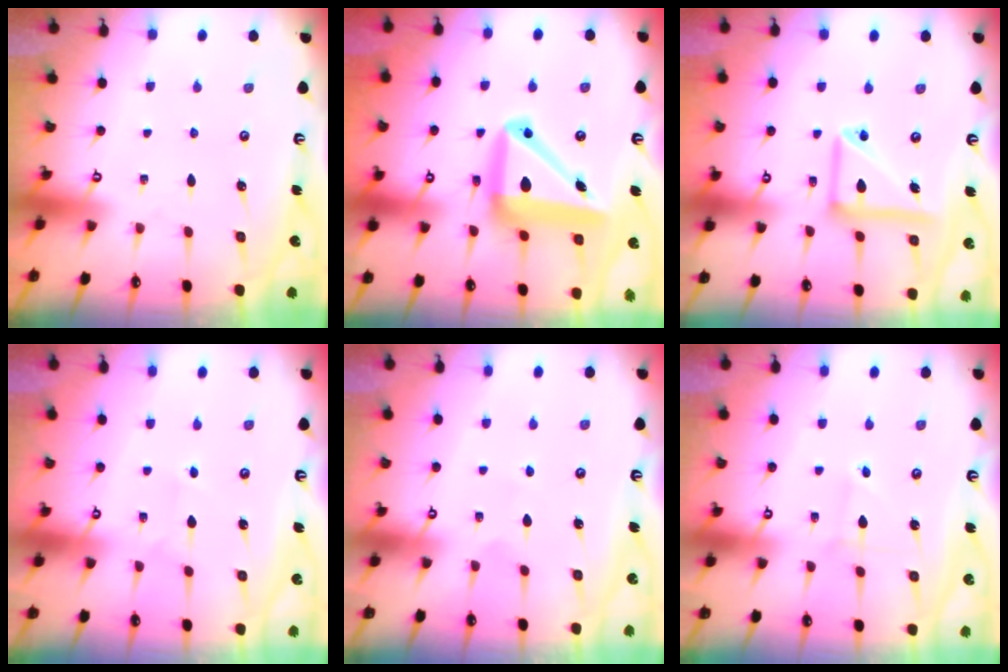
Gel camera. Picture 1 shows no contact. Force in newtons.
{"total": 16.2, "press": 16.1, "slide": 2.3}
{"total": 14.2, "press": 14.0, "slide": 2.1}
{"total": 2.3, "press": 2.3, "slide": 0.2}
{"total": 2.7, "press": 2.7, "slide": 0.3}
{"total": 3.1, "press": 3.1, "slide": 0.1}